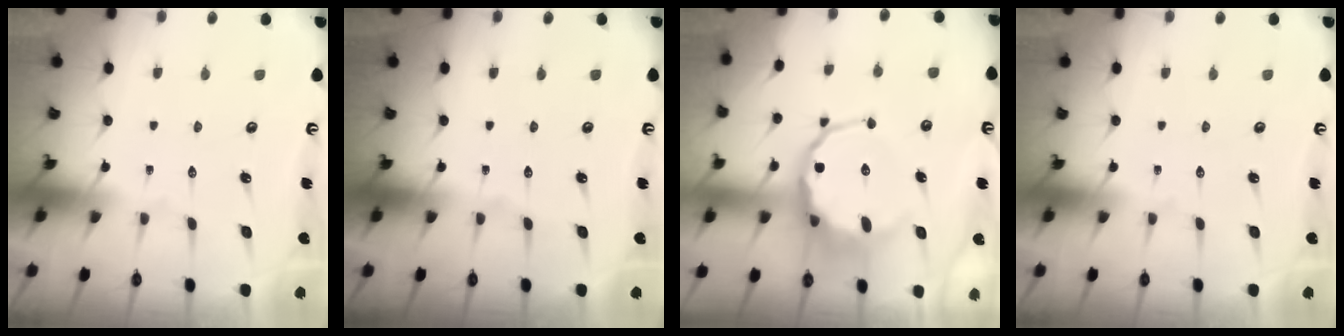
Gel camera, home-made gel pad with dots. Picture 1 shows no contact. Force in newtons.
{"total": 0.0}
{"total": 9.2, "press": 8.7, "slide": 3.1}
{"total": 0.0}